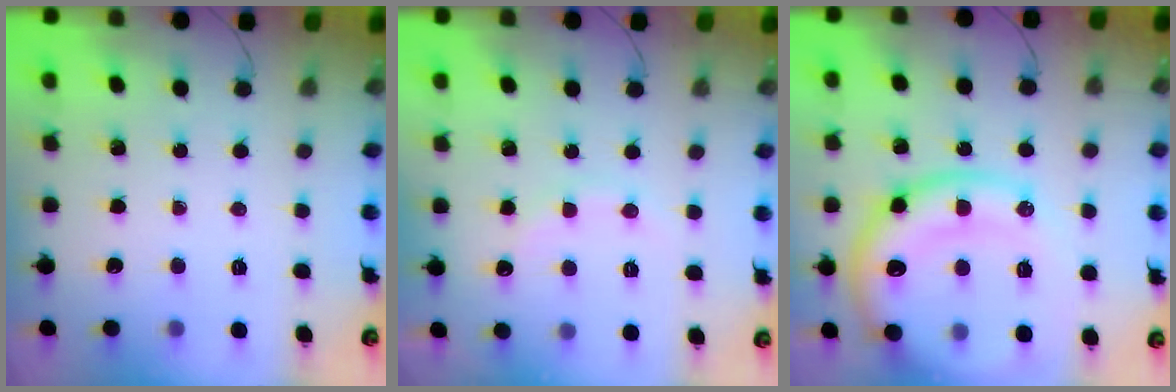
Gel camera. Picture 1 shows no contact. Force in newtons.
{"total": 6.7, "press": 6.5, "slide": 1.6}
{"total": 20.8, "press": 20.7, "slide": 2.4}